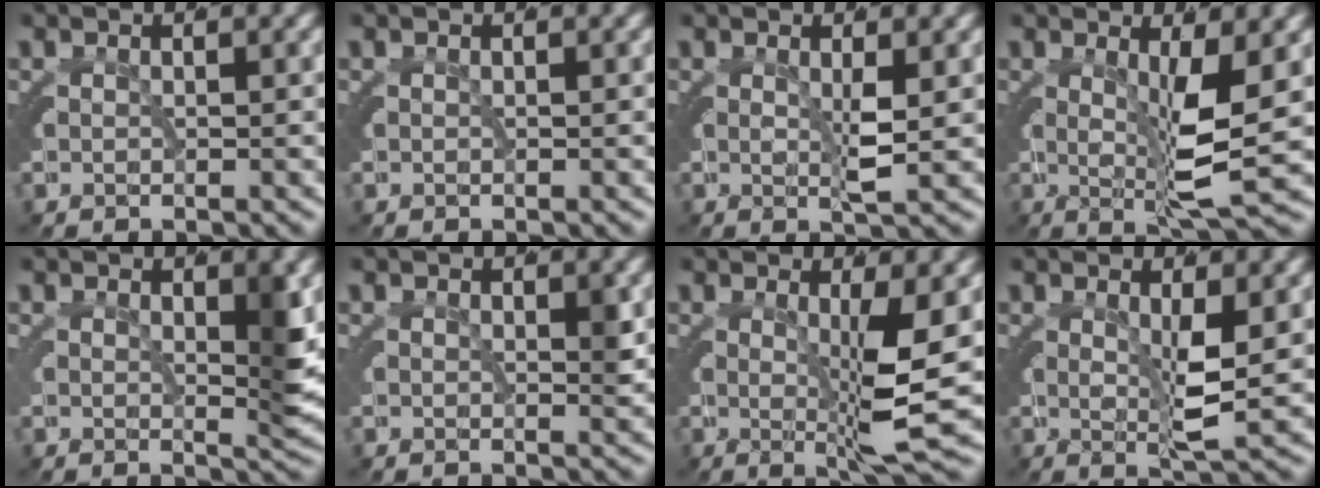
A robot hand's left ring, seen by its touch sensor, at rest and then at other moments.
{"total": 0.0}
{"total": 1.4, "force": [-0.1, -1.1, 0.8], "torque": [-0.007, -0.007, 0.004]}
{"total": 4.2, "force": [0.4, 0.1, 4.2], "torque": [-0.070, -0.008, 0.007]}
{"total": 2.0, "force": [0.2, -0.2, 2.0], "torque": [-0.017, -0.011, 0.009]}
{"total": 0.8, "force": [0.1, 0.1, 0.8], "torque": [-0.001, -0.005, 0.004]}
{"total": 5.0, "force": [0.2, -0.5, 5.0], "torque": [-0.077, -0.007, 0.003]}
{"total": 2.2, "force": [0.3, -0.7, 2.0], "torque": [-0.034, -0.010, 0.008]}